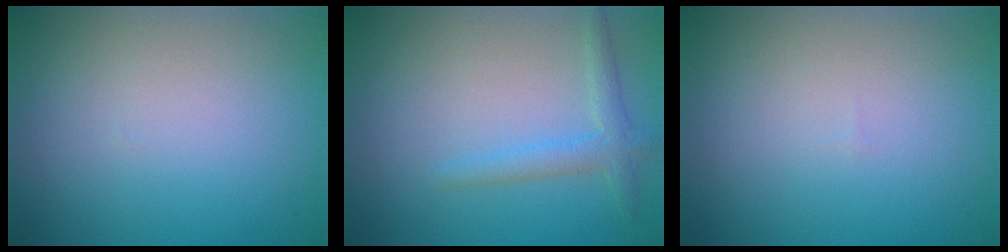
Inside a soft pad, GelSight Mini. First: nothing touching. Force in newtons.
{"total": 2.0, "press": 2.0, "slide": 0.1}
{"total": 0.0}